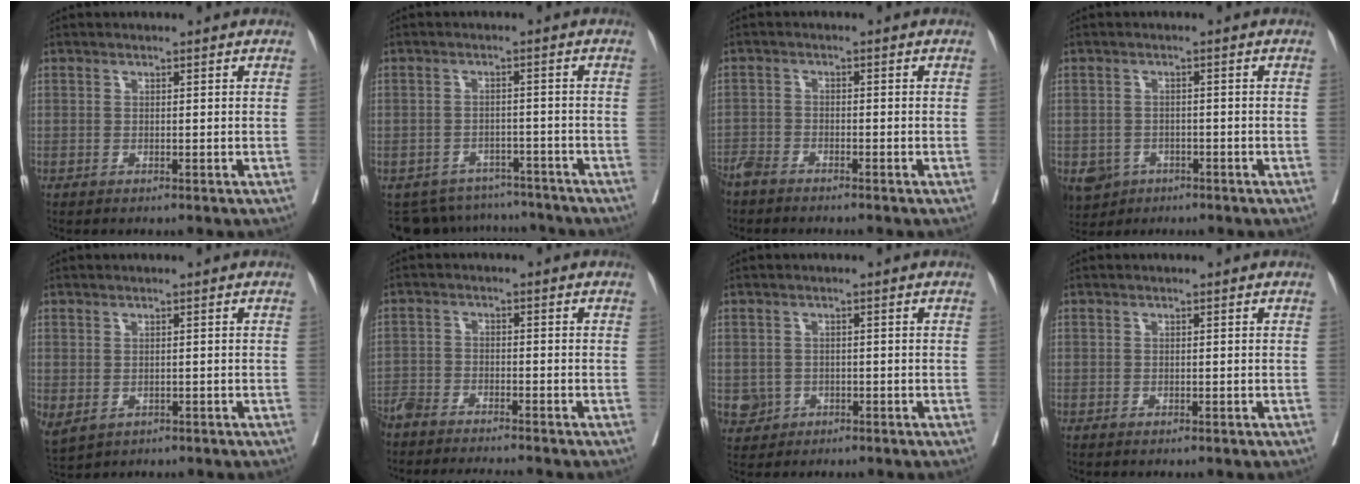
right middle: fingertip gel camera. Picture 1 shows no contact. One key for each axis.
{"total": 9.6, "fx": -8.8, "fy": 3.8, "fz": 0.2, "tx": 0.001, "ty": 0.018, "tz": -0.113}
{"total": 4.0, "fx": -3.7, "fy": 0.7, "fz": 1.4, "tx": -0.021, "ty": -0.009, "tz": -0.071}
{"total": 5.1, "fx": -2.9, "fy": 3.9, "fz": 1.4, "tx": -0.024, "ty": 0.002, "tz": -0.041}
{"total": 5.4, "fx": -1.9, "fy": 3.8, "fz": 3.3, "tx": -0.081, "ty": -0.006, "tz": -0.021}
{"total": 9.6, "fx": -8.9, "fy": 0.6, "fz": 3.5, "tx": -0.049, "ty": -0.006, "tz": -0.144}
{"total": 3.2, "fx": -0.9, "fy": 3.1, "fz": 0.4, "tx": -0.003, "ty": 0.005, "tz": -0.010}
{"total": 0.0}